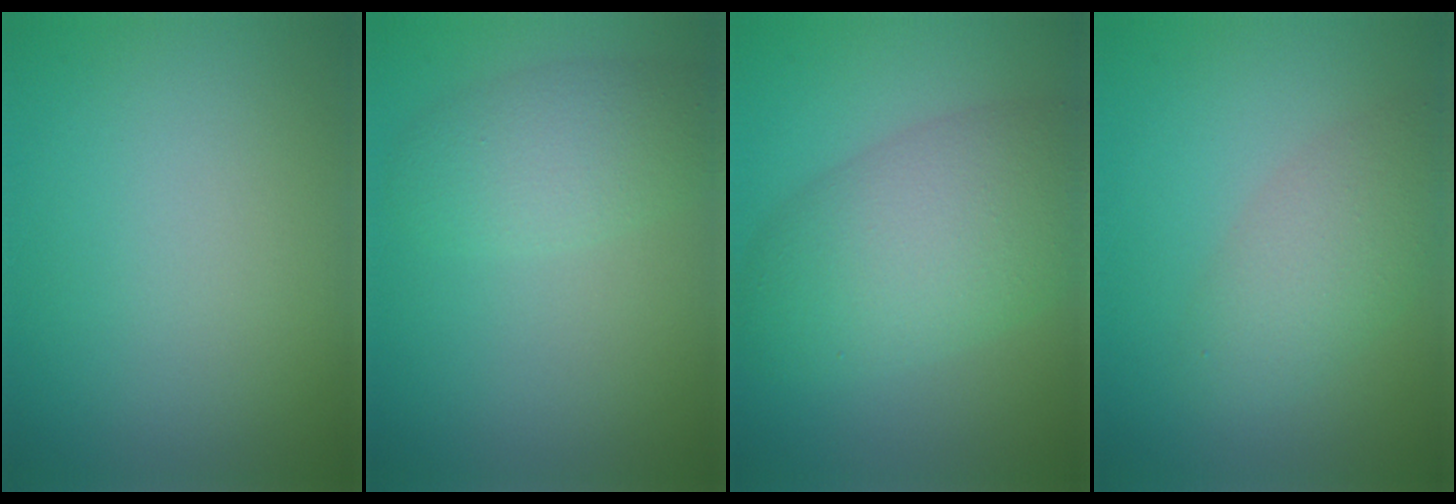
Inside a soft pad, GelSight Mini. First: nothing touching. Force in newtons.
{"total": 3.4, "press": 3.4, "slide": 0.2}
{"total": 7.9, "press": 7.9, "slide": 0.1}
{"total": 3.9, "press": 3.9, "slide": 0.1}